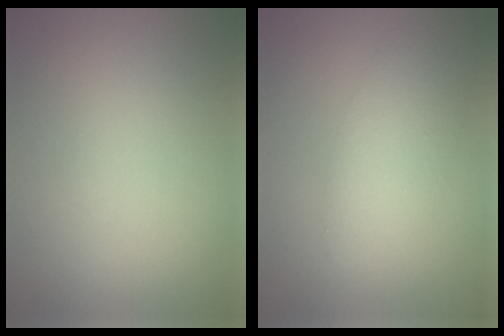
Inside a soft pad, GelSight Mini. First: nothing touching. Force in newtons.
{"total": 4.5, "press": 4.5, "slide": 0.4}